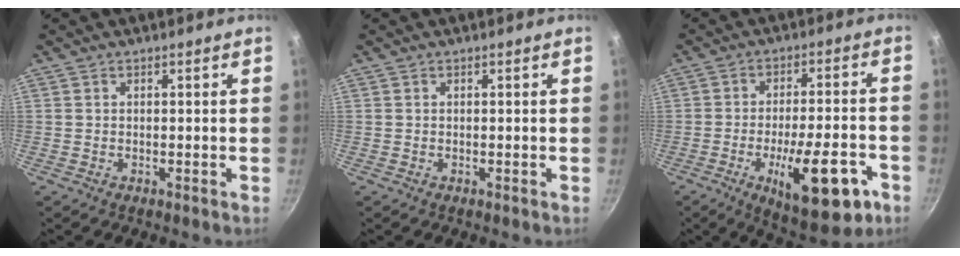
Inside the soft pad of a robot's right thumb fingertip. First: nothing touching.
{"total": 0.0}
{"total": 17.1, "force": [-7.0, 5.8, 14.5], "torque": [-0.189, 0.023, -0.094]}